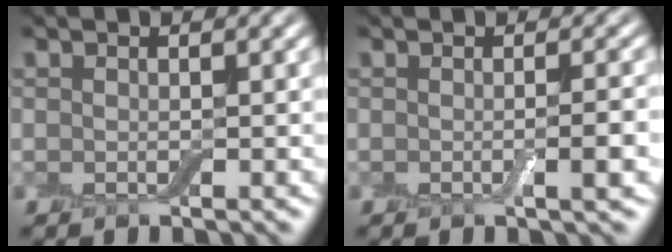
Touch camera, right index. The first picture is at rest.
{"total": 2.0, "force": [-0.4, 0.2, 1.9], "torque": [-0.031, -0.001, -0.007]}